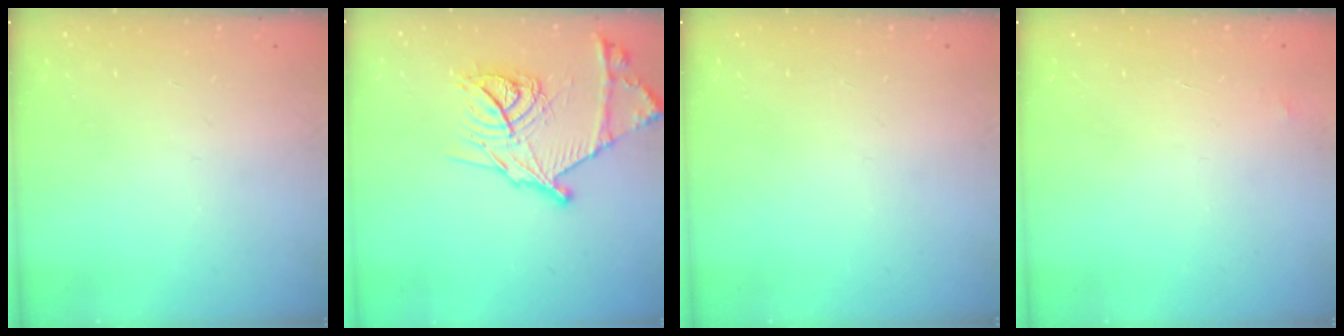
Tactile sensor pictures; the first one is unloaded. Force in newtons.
{"total": 19.6, "press": 19.5, "slide": 1.5}
{"total": 0.0}
{"total": 4.0, "press": 4.0, "slide": 0.2}